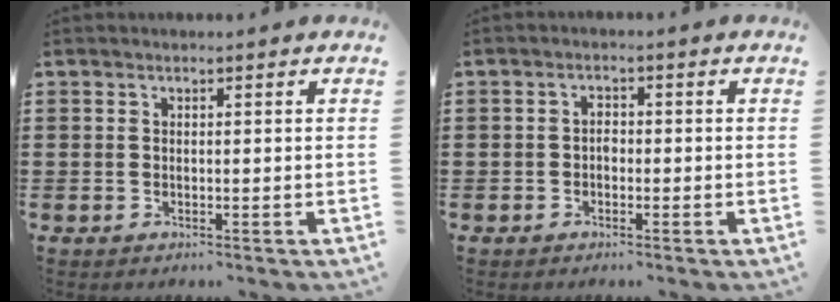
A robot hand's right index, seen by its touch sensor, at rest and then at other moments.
{"total": 1.5, "force": [-0.5, 1.0, 1.0], "torque": [-0.022, 0.002, -0.010]}